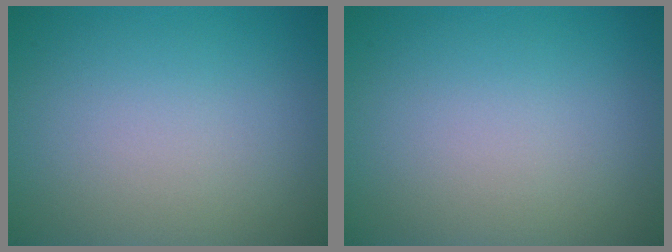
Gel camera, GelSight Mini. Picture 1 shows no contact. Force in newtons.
{"total": 0.0}